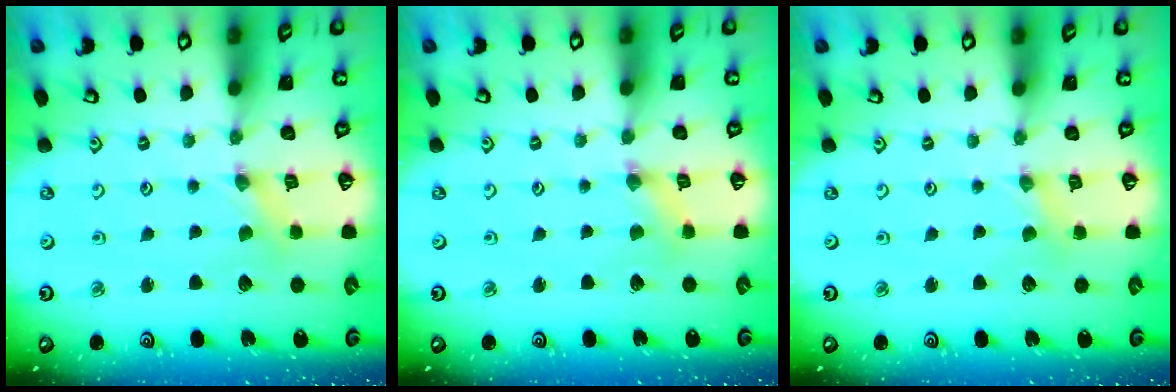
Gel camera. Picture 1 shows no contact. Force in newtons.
{"total": 1.4, "press": 1.4, "slide": 0.3}
{"total": 1.1, "press": 1.1, "slide": 0.2}